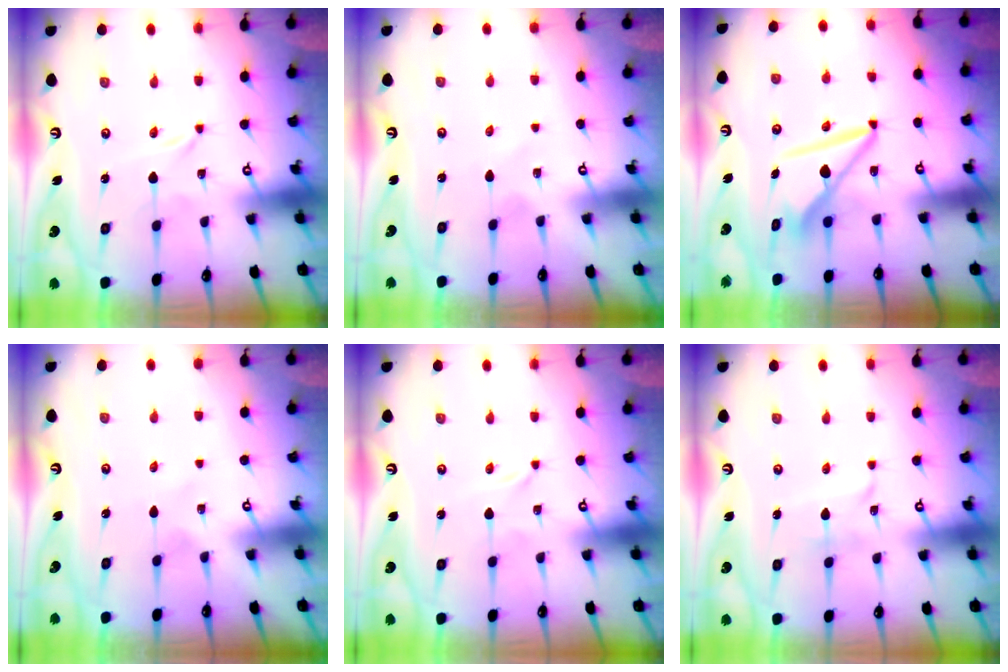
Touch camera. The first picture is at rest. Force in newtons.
{"total": 1.4, "press": 1.4, "slide": 0.2}
{"total": 8.9, "press": 8.9, "slide": 0.8}
{"total": 3.1, "press": 3.1, "slide": 0.4}
{"total": 0.0}
{"total": 3.7, "press": 3.7, "slide": 0.0}